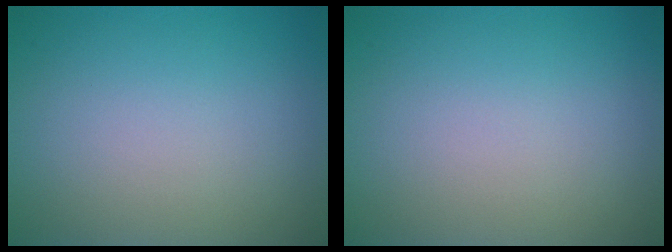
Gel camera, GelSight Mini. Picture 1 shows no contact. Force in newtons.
{"total": 0.0}